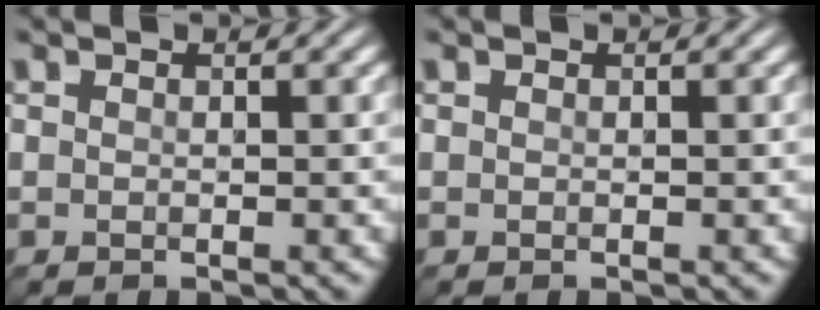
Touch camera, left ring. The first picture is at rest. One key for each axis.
{"total": 0.0}